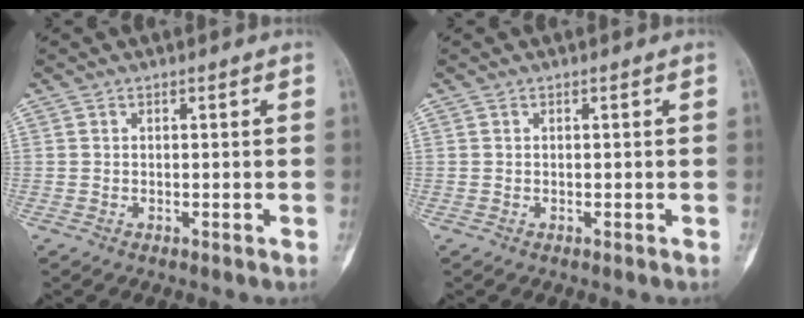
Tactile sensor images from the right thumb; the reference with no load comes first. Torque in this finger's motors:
{"motor_torque": [0.02, 0.02, 0.01, -0.02, 0.00]}